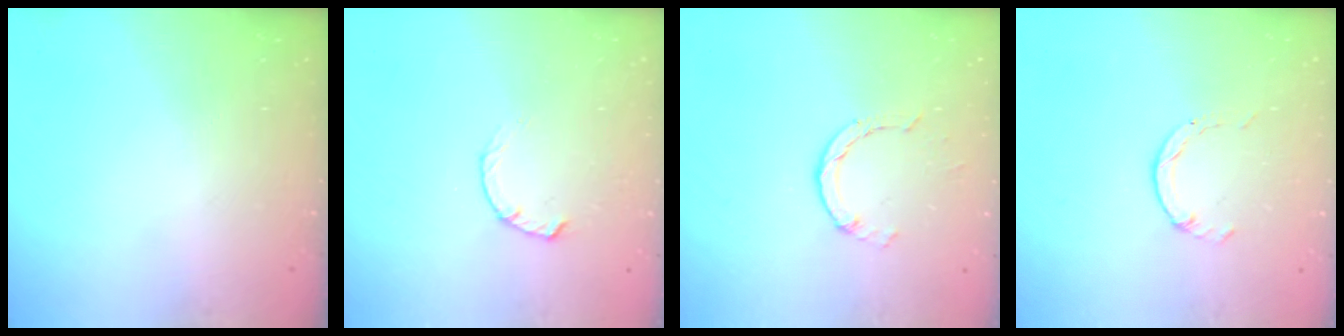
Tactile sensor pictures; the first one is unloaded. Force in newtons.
{"total": 1.8, "press": 1.8, "slide": 0.3}
{"total": 1.4, "press": 1.4, "slide": 0.2}
{"total": 0.5, "press": 0.5, "slide": 0.1}